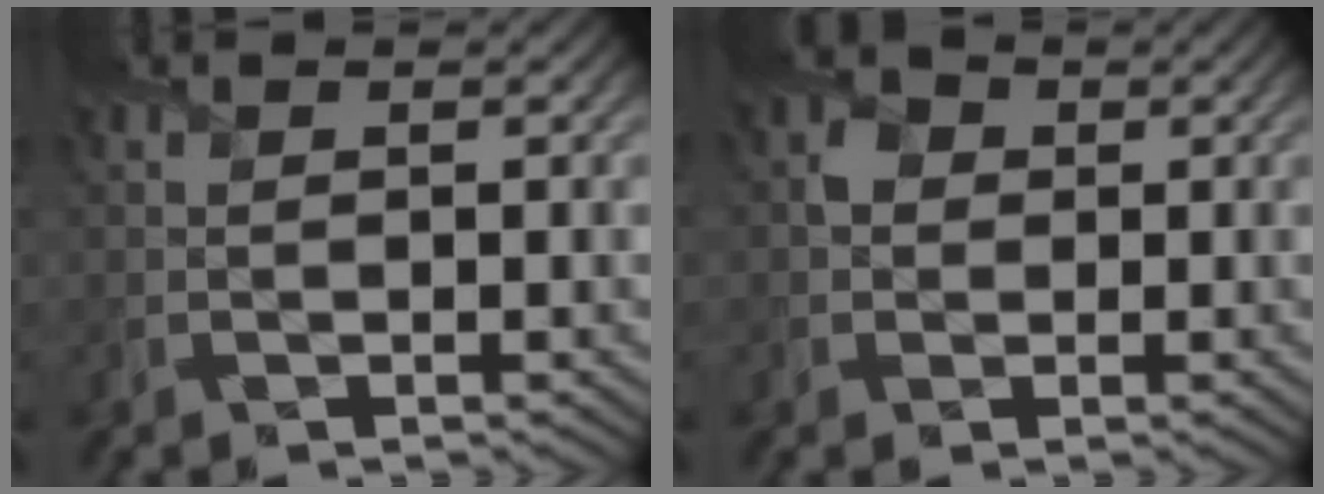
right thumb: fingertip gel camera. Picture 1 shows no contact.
{"total": 2.3, "force": [0.1, 2.2, 0.7], "torque": [-0.015, 0.001, -0.007]}